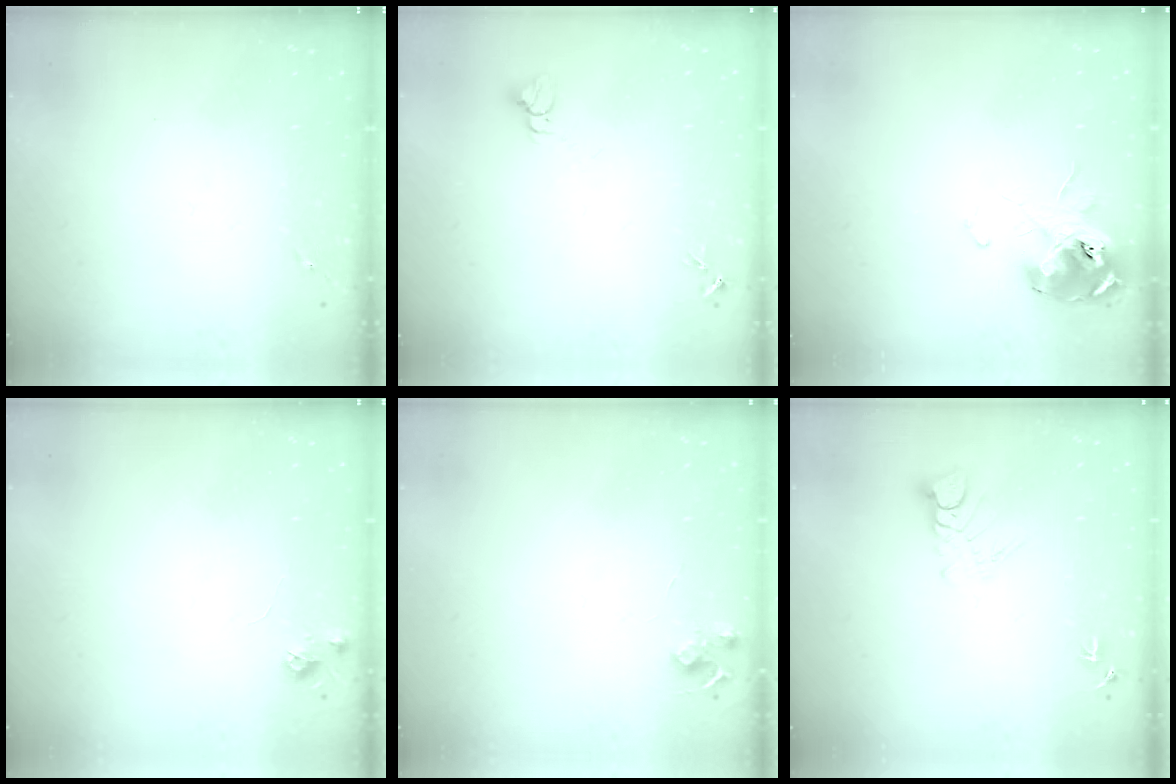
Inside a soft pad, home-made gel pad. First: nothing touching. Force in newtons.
{"total": 4.1, "press": 4.1, "slide": 0.2}
{"total": 11.4, "press": 11.3, "slide": 1.0}
{"total": 5.3, "press": 5.2, "slide": 0.7}
{"total": 5.5, "press": 5.5, "slide": 0.6}
{"total": 5.1, "press": 5.1, "slide": 0.2}